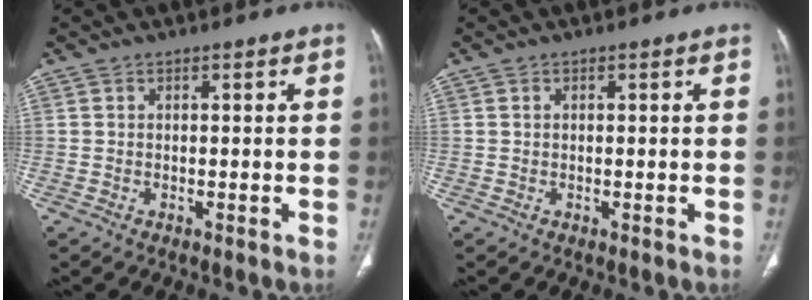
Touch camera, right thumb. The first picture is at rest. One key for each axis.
{"total": 0.0}